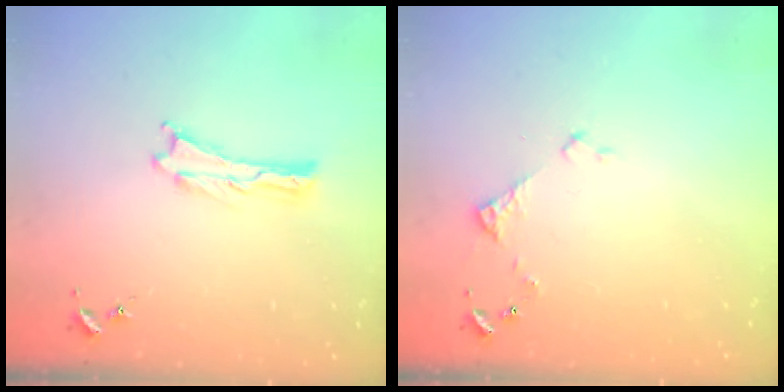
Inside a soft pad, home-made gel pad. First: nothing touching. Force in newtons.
{"total": 3.5, "press": 3.5, "slide": 0.4}